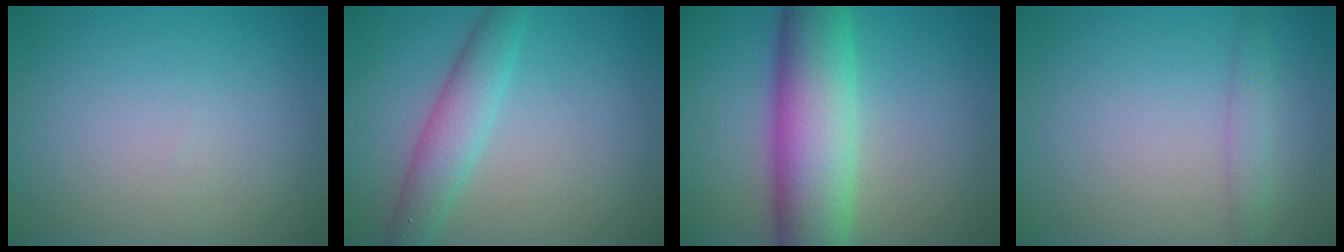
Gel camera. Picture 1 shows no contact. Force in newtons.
{"total": 3.7, "press": 3.7, "slide": 0.1}
{"total": 10.1, "press": 10.1, "slide": 0.3}
{"total": 1.7, "press": 1.7, "slide": 0.1}